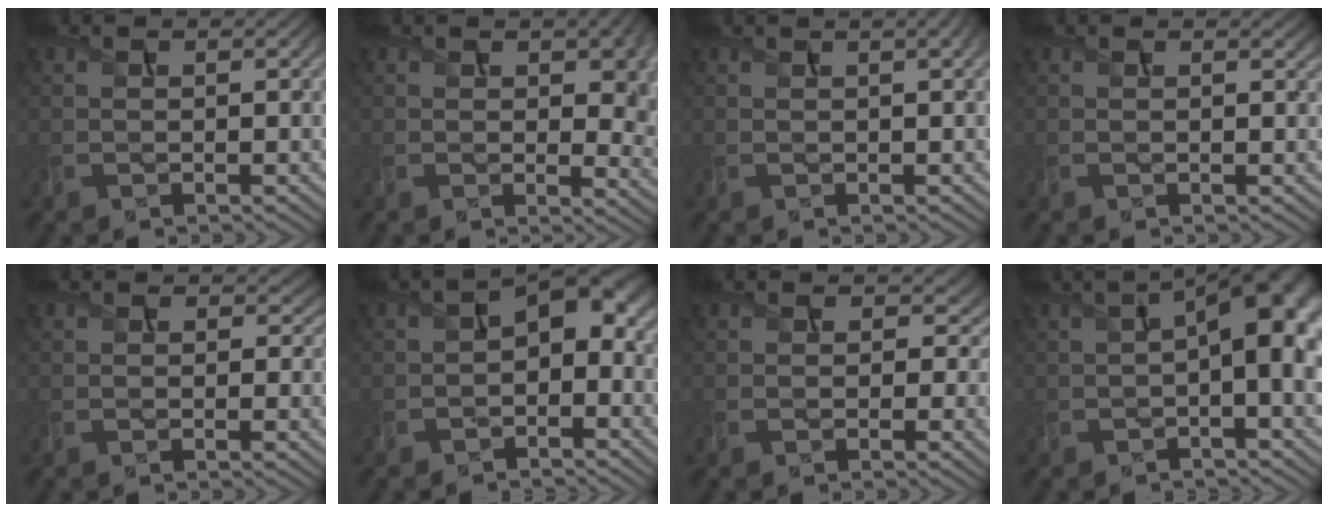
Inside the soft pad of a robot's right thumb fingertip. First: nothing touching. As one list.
[{"total": 9.1, "force": [1.7, 5.3, 7.2], "torque": [-0.100, -0.023, 0.044]}, {"total": 3.2, "force": [1.1, 0.9, 2.8], "torque": [-0.035, 0.012, 0.008]}, {"total": 0.9, "force": [0.5, 0.2, 0.7], "torque": [-0.013, 0.000, 0.009]}, {"total": 1.4, "force": [0.4, 1.1, 0.6], "torque": [-0.016, -0.007, 0.006]}, {"total": 5.6, "force": [-1.1, 3.4, 4.3], "torque": [-0.067, 0.009, -0.027]}, {"total": 3.7, "force": [0.3, 3.2, 1.8], "torque": [-0.032, -0.015, 0.003]}, {"total": 9.6, "force": [0.7, 3.7, 8.8], "torque": [-0.141, 0.006, 0.013]}]